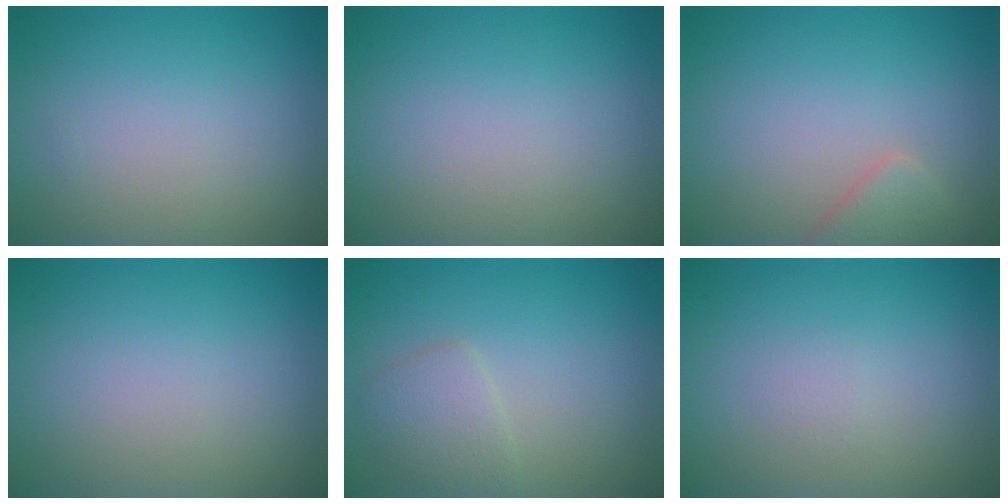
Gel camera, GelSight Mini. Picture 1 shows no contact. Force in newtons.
{"total": 0.0}
{"total": 1.9, "press": 1.9, "slide": 0.2}
{"total": 0.0}
{"total": 2.3, "press": 2.3, "slide": 0.0}
{"total": 0.5, "press": 0.5, "slide": 0.1}